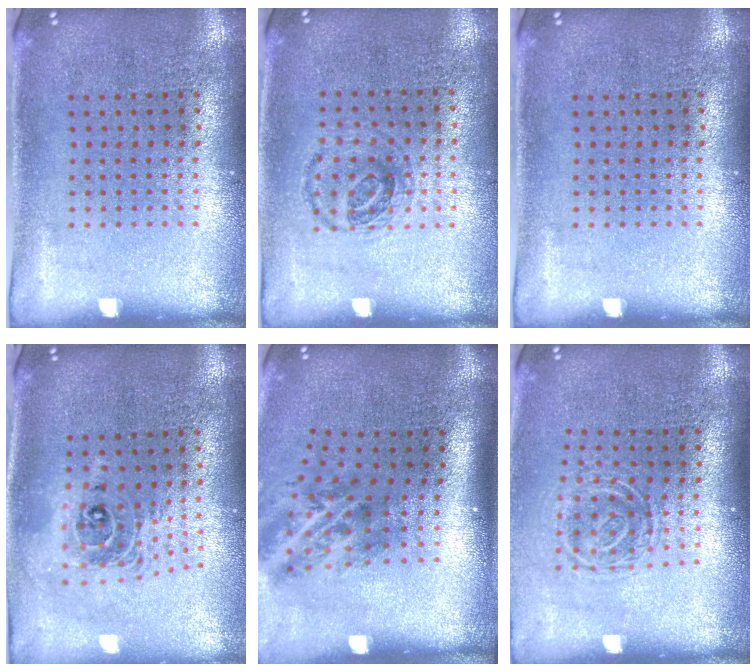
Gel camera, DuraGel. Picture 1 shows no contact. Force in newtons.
{"total": 0.9, "press": 0.8, "slide": 0.4}
{"total": 0.0}
{"total": 2.0, "press": 1.6, "slide": 1.3}
{"total": 2.1, "press": 1.3, "slide": 1.6}
{"total": 1.7, "press": 1.2, "slide": 1.1}